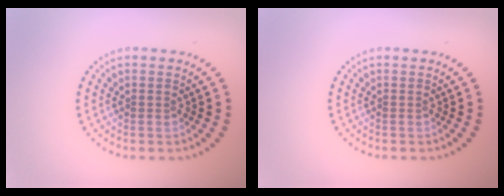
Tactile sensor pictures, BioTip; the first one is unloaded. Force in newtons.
{"total": 0.0}